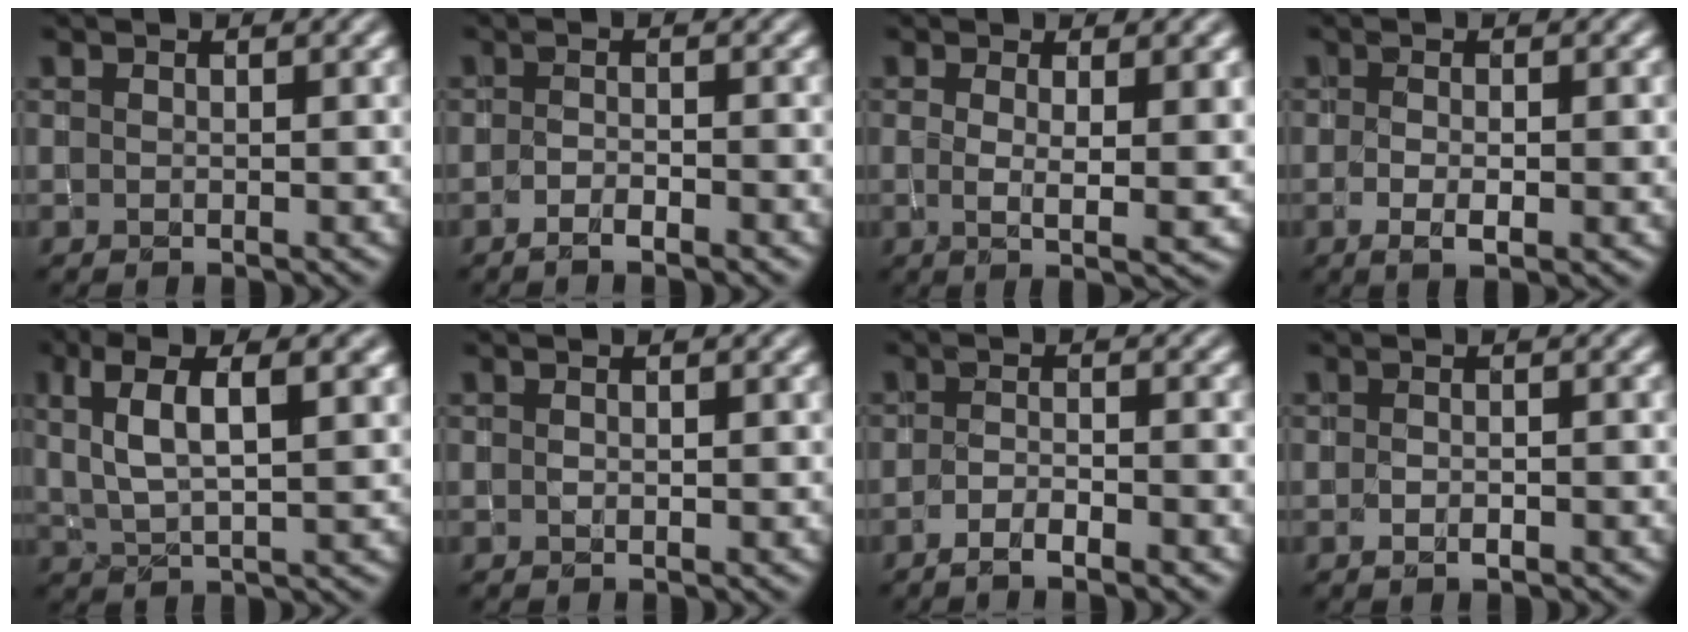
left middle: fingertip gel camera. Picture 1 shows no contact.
{"total": 2.1, "force": [-1.4, 0.4, 1.5], "torque": [-0.027, 0.002, -0.028]}
{"total": 4.0, "force": [0.5, 1.0, 3.9], "torque": [-0.057, -0.006, 0.009]}
{"total": 2.5, "force": [-0.5, 0.8, 2.3], "torque": [-0.043, -0.009, -0.007]}
{"total": 6.4, "force": [2.7, 2.1, 5.4], "torque": [-0.099, 0.012, 0.052]}
{"total": 0.0}
{"total": 3.1, "force": [-2.1, 0.6, 2.3], "torque": [-0.041, 0.004, -0.039]}
{"total": 0.8, "force": [-0.5, 0.3, 0.5], "torque": [-0.010, 0.000, -0.008]}